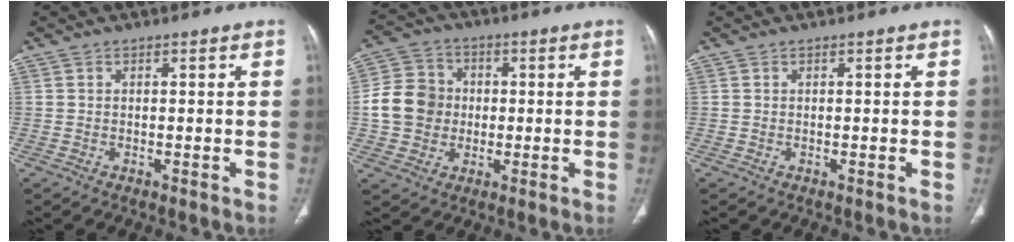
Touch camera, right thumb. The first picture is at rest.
{"total": 10.7, "force": [-0.5, 9.6, 4.6], "torque": [-0.068, 0.021, -0.015]}
{"total": 0.0}